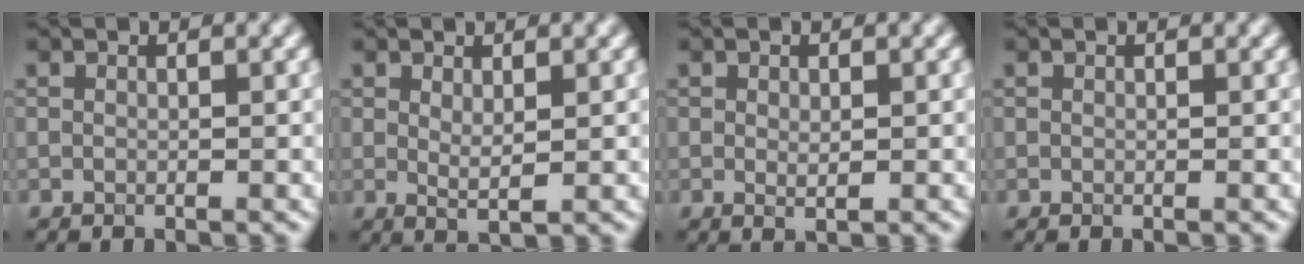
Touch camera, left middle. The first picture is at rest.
{"total": 1.6, "force": [0.5, 0.5, 1.5], "torque": [-0.028, -0.006, 0.014]}
{"total": 1.2, "force": [0.0, 0.6, 1.0], "torque": [-0.016, -0.003, 0.001]}
{"total": 0.0}